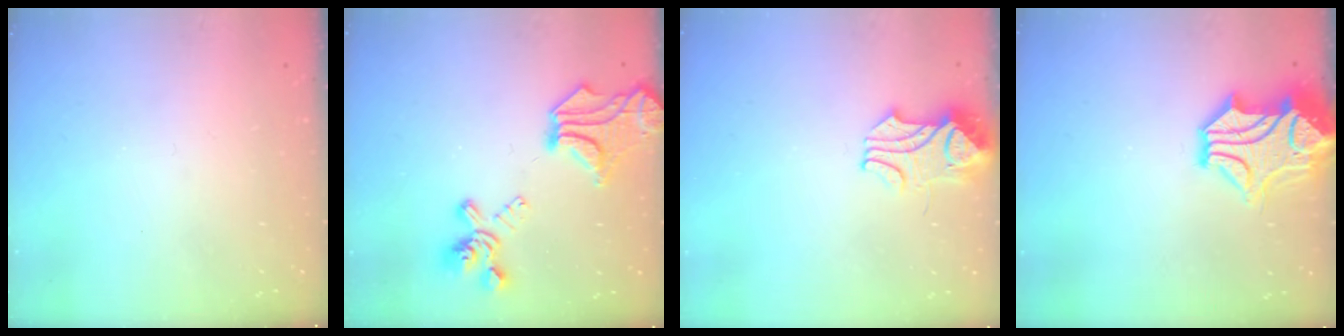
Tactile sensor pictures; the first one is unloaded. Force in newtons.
{"total": 8.6, "press": 7.9, "slide": 3.3}
{"total": 3.2, "press": 3.2, "slide": 0.5}
{"total": 2.8, "press": 2.4, "slide": 1.3}